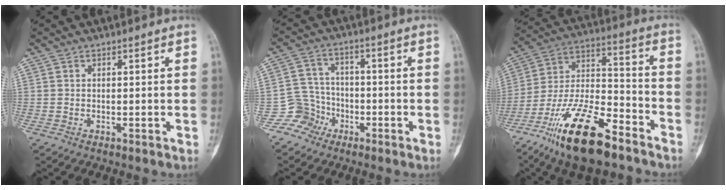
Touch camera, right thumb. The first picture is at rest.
{"total": 6.2, "force": [-3.5, 5.1, -0.4], "torque": [0.044, 0.037, -0.073]}
{"total": 20.3, "force": [-13.3, 6.9, 13.7], "torque": [-0.262, 0.071, -0.240]}